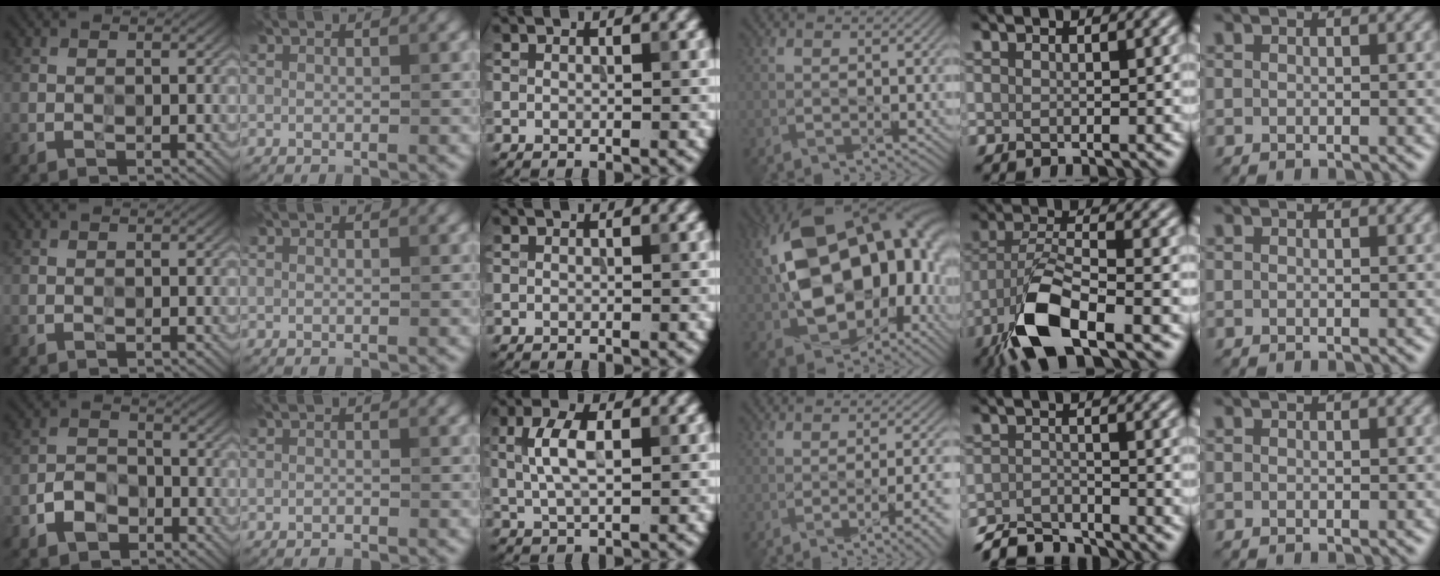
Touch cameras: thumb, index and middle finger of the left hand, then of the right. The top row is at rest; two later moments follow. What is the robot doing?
{"motion": "wipe", "object": "glasses"}